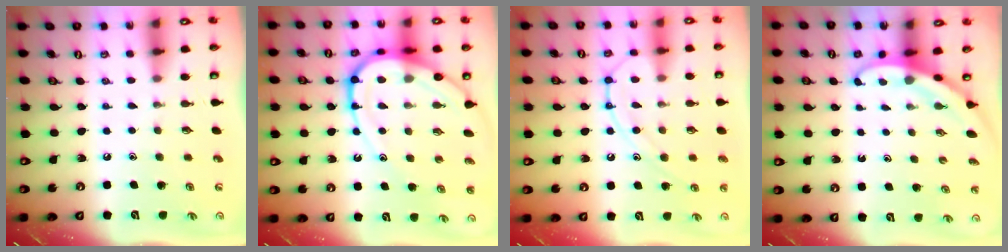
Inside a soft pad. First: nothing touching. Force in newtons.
{"total": 16.9, "press": 16.8, "slide": 1.8}
{"total": 13.0, "press": 12.9, "slide": 1.2}
{"total": 3.5, "press": 3.5, "slide": 0.1}